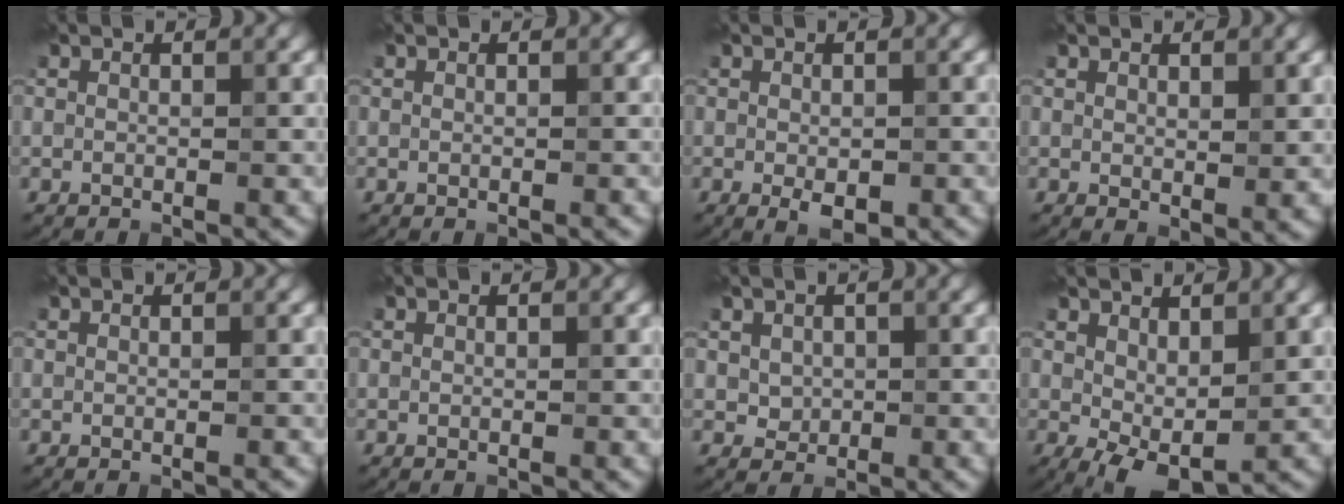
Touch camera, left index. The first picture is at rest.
{"total": 0.0}
{"total": 2.4, "force": [-0.6, 1.2, 2.0], "torque": [-0.032, -0.005, -0.005]}
{"total": 1.7, "force": [0.9, 0.7, 1.2], "torque": [-0.018, -0.004, 0.021]}
{"total": 0.0}
{"total": 0.0}
{"total": 1.6, "force": [0.4, 1.4, 0.7], "torque": [-0.014, -0.001, 0.009]}
{"total": 4.0, "force": [0.6, 2.0, 3.4], "torque": [-0.070, -0.007, 0.018]}